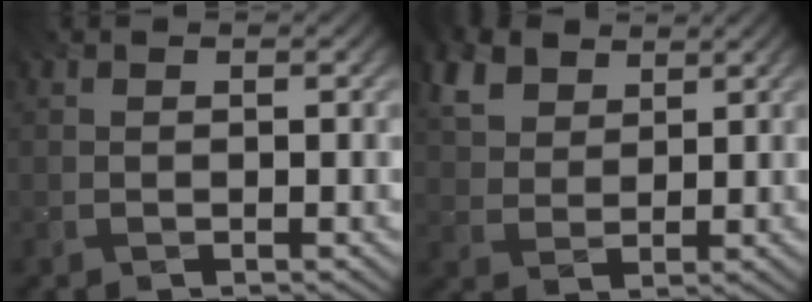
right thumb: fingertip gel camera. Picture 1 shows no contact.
{"total": 5.9, "force": [3.3, 3.8, 3.0], "torque": [-0.088, 0.008, 0.065]}